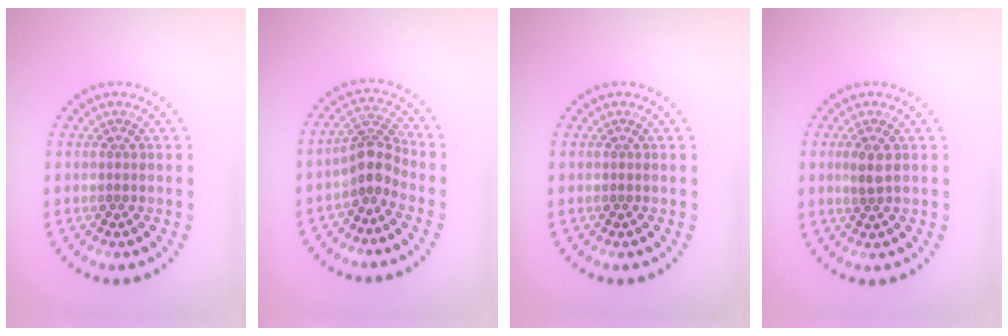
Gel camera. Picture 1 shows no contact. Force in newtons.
{"total": 3.0, "press": 2.2, "slide": 2.1}
{"total": 0.0}
{"total": 1.6, "press": 1.6, "slide": 0.5}